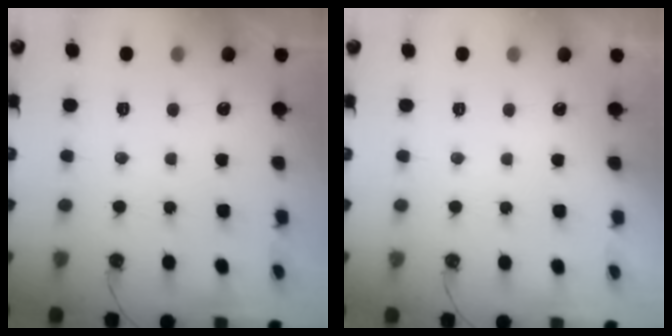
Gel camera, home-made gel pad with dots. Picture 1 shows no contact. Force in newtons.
{"total": 0.0}